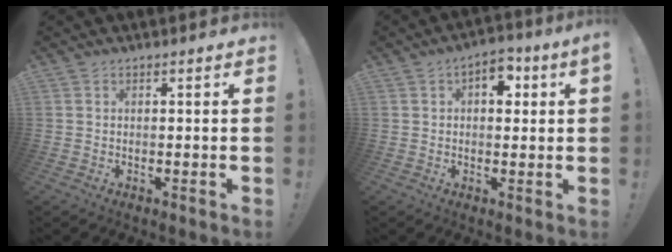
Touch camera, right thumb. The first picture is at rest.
{"total": 5.9, "force": [1.4, 3.5, 4.5], "torque": [-0.048, -0.002, 0.019]}